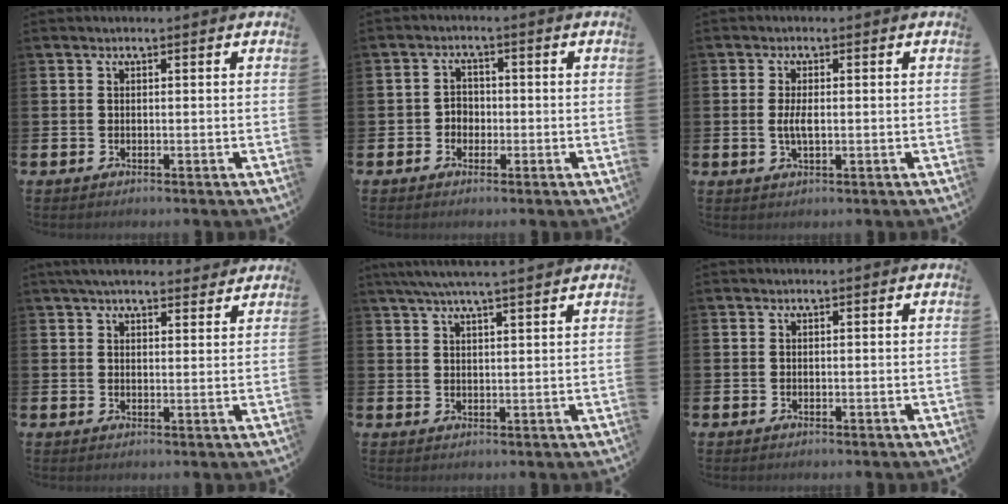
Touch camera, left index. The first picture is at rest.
{"total": 2.3, "force": [-0.8, 2.1, 0.7], "torque": [-0.007, 0.003, -0.022]}
{"total": 2.8, "force": [0.0, 1.0, 2.6], "torque": [-0.044, 0.001, -0.003]}
{"total": 4.4, "force": [4.1, 1.1, 1.3], "torque": [-0.030, -0.011, 0.075]}
{"total": 5.1, "force": [4.6, 0.0, 2.2], "torque": [-0.054, -0.009, 0.084]}
{"total": 0.0}